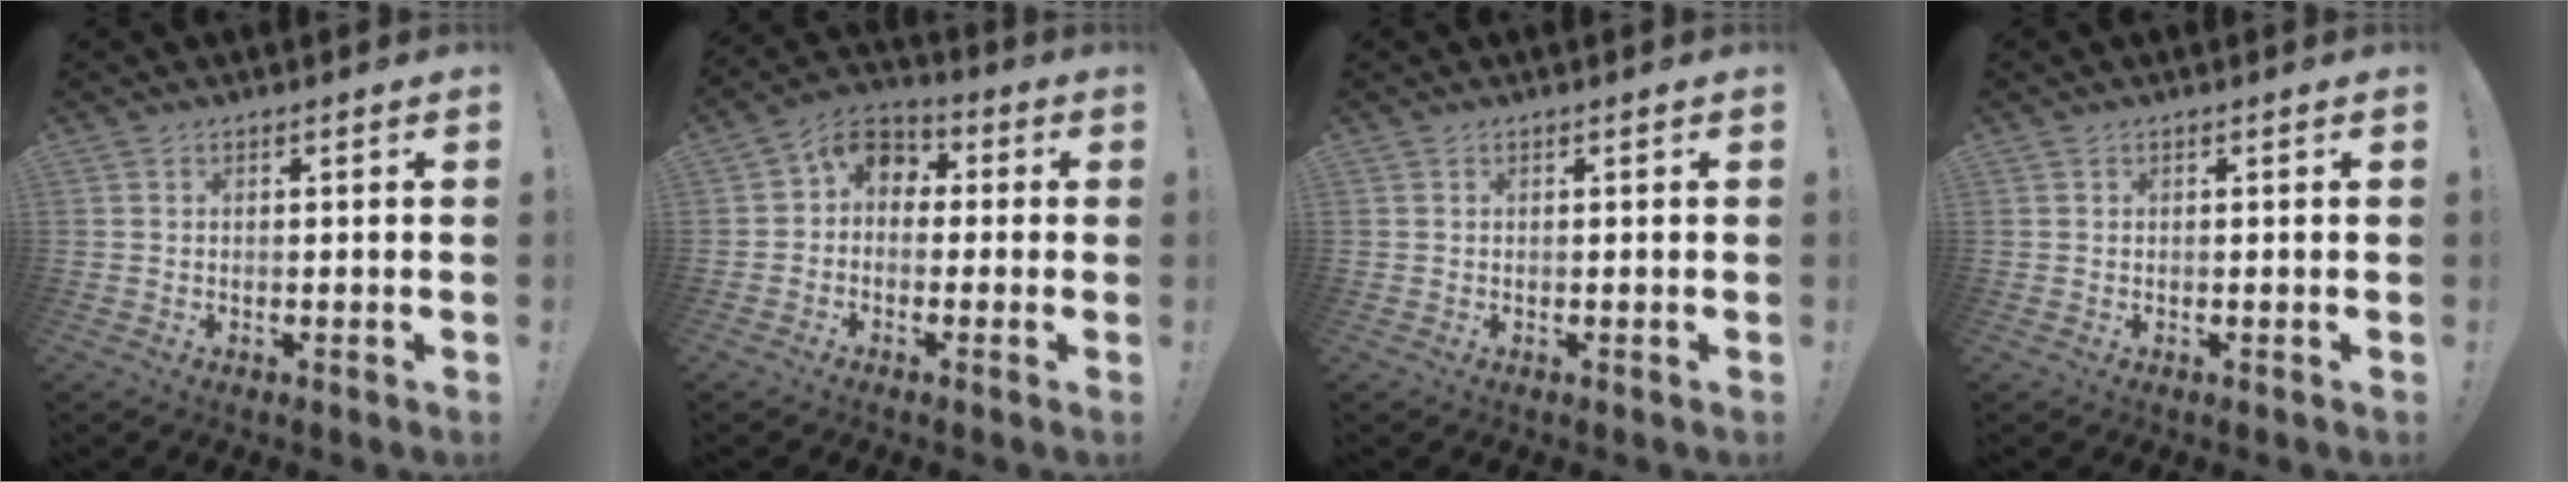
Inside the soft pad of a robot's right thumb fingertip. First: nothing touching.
{"total": 7.3, "force": [0.4, 6.2, 3.8], "torque": [-0.064, 0.015, 0.016]}
{"total": 0.0}
{"total": 0.0}